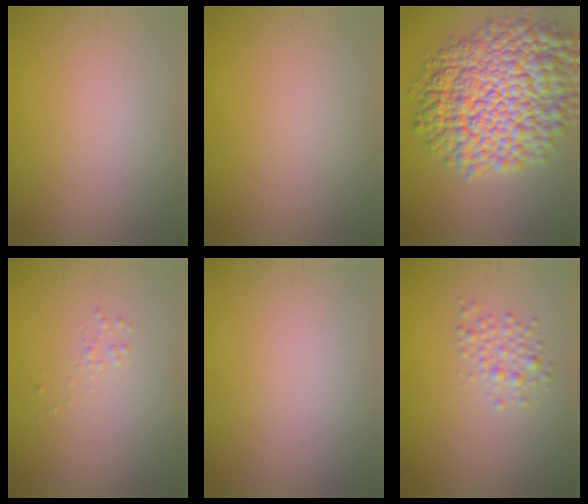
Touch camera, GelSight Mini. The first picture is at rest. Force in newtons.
{"total": 0.0}
{"total": 13.4, "press": 13.4, "slide": 0.4}
{"total": 0.5, "press": 0.5, "slide": 0.0}
{"total": 0.0}
{"total": 1.9, "press": 1.9, "slide": 0.1}